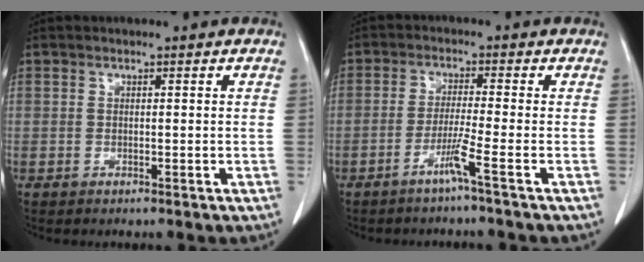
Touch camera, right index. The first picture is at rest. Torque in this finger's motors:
{"motor_torque": [0.07, 0.07, 0.10, 0.01]}